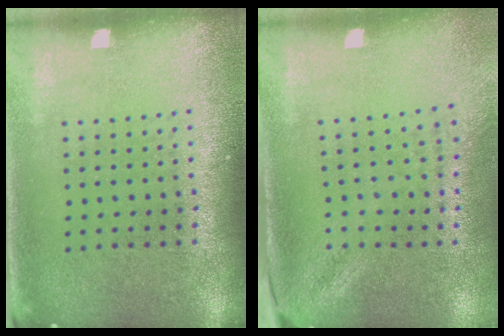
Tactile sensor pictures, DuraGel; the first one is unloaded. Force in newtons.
{"total": 1.8, "press": 1.4, "slide": 1.2}